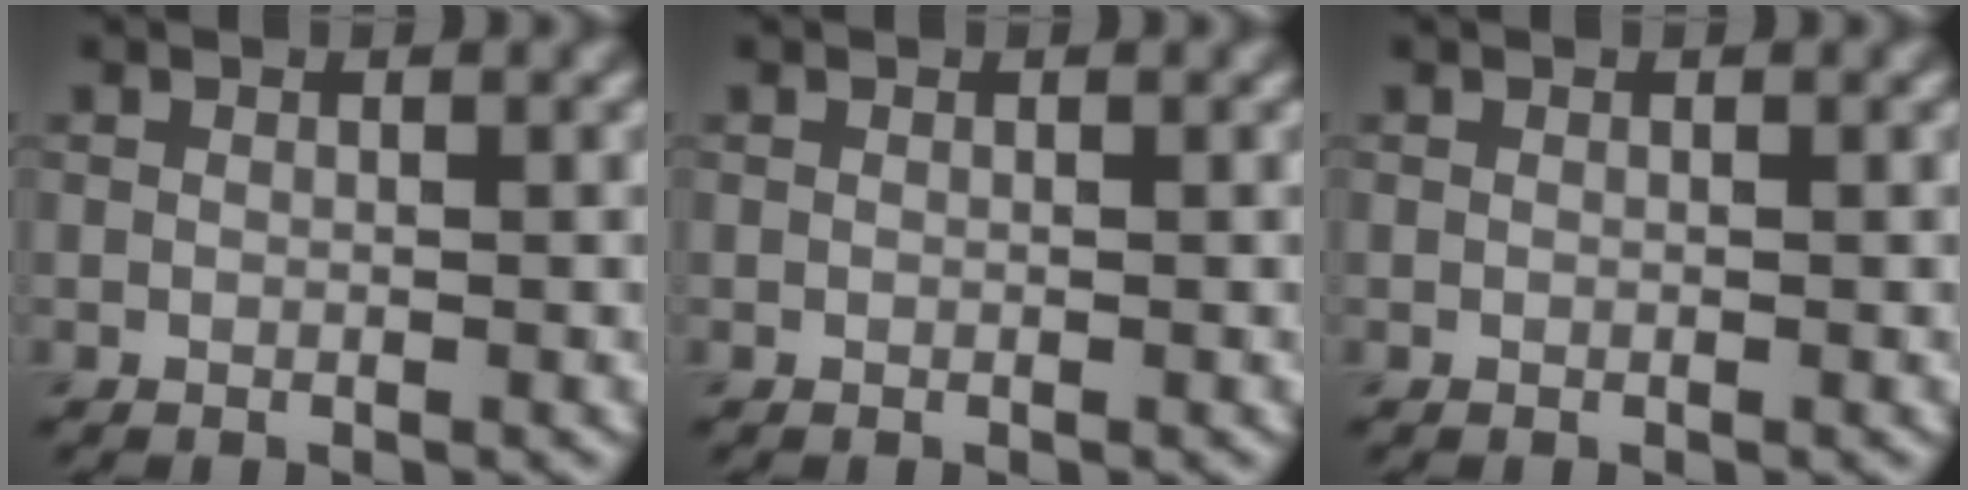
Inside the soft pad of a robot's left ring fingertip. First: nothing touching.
{"total": 0.0}
{"total": 0.0}